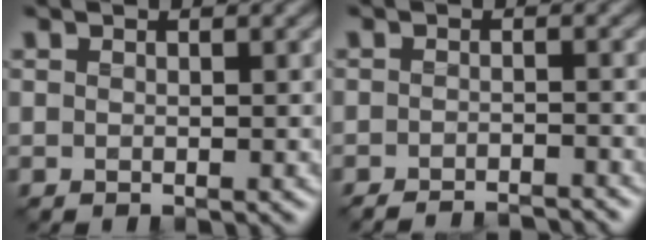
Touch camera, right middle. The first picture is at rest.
{"total": 3.5, "force": [-3.4, 0.2, 0.6], "torque": [-0.006, 0.000, -0.051]}